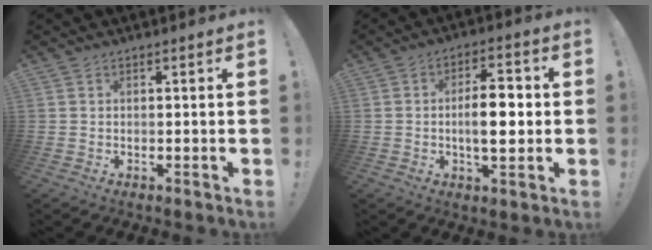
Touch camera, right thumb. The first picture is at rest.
{"total": 10.2, "force": [-0.8, 4.3, 9.3], "torque": [-0.146, 0.003, -0.021]}